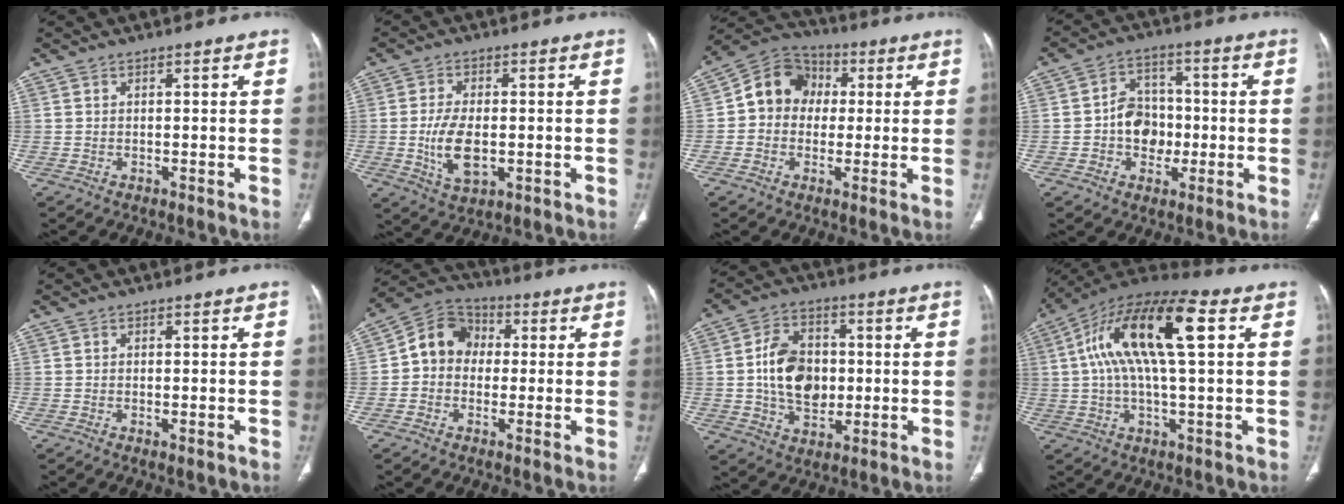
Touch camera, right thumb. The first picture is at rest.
{"total": 8.6, "force": [-1.2, 4.6, 7.1], "torque": [-0.131, -0.005, -0.013]}
{"total": 10.4, "force": [0.8, 9.2, 4.8], "torque": [-0.056, 0.026, -0.001]}
{"total": 8.8, "force": [-1.2, 7.3, 4.8], "torque": [-0.036, 0.024, -0.025]}
{"total": 0.9, "force": [-0.4, 0.3, 0.7], "torque": [-0.013, -0.004, -0.003]}
{"total": 9.2, "force": [0.2, 8.0, 4.6], "torque": [-0.056, 0.030, -0.012]}
{"total": 13.0, "force": [0.1, 9.4, 9.0], "torque": [-0.127, 0.011, 0.004]}
{"total": 18.8, "force": [4.5, 6.3, 17.1], "torque": [-0.323, 0.028, 0.068]}